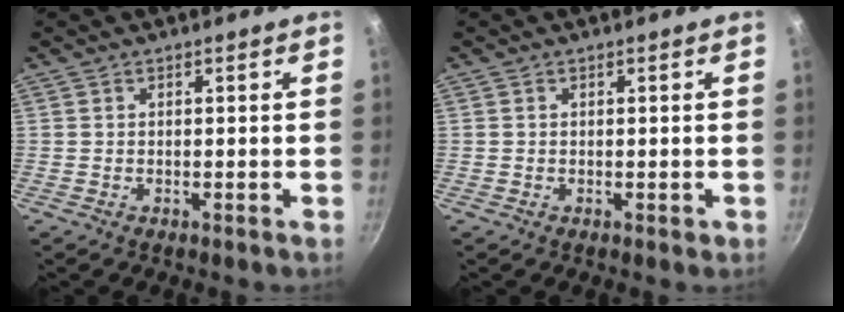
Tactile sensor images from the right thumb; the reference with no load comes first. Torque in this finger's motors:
{"motor_torque": [-0.09, 0.15, -0.34, 0.14, 0.02]}